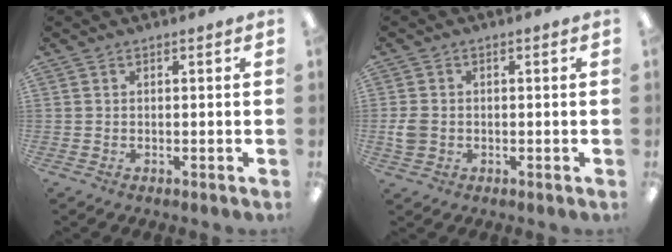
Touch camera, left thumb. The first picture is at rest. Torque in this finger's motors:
{"motor_torque": [-0.23, 0.18, 0.35, -0.29, 0.05]}